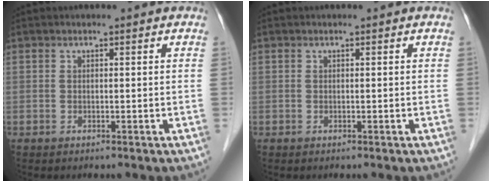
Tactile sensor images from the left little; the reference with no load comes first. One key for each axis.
{"total": 0.0}